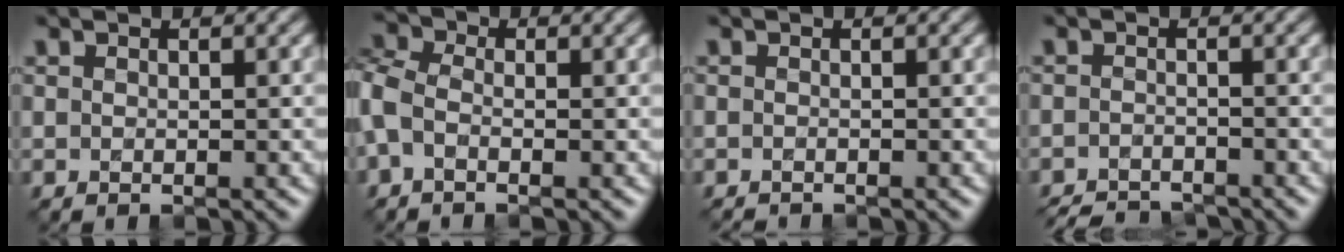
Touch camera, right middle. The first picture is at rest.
{"total": 3.8, "force": [-0.6, 2.6, 2.8], "torque": [-0.081, 0.007, -0.029]}
{"total": 0.9, "force": [-0.9, 0.0, 0.1], "torque": [0.000, -0.007, -0.015]}
{"total": 3.4, "force": [-3.2, 0.7, 0.8], "torque": [-0.009, -0.006, -0.060]}